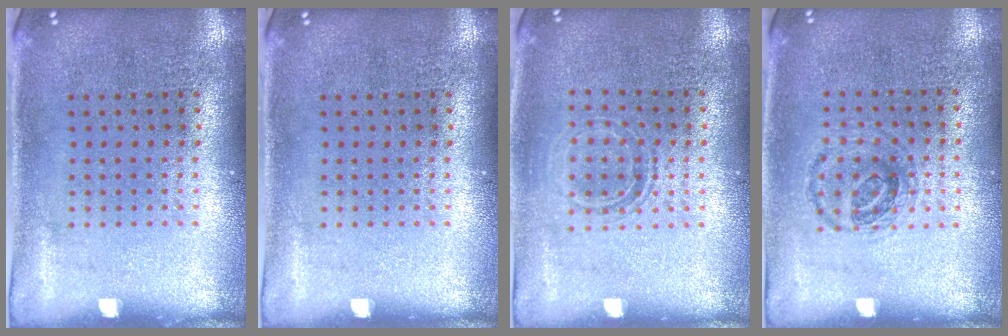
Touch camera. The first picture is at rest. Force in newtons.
{"total": 0.0}
{"total": 1.2, "press": 1.1, "slide": 0.6}
{"total": 0.9, "press": 0.8, "slide": 0.4}